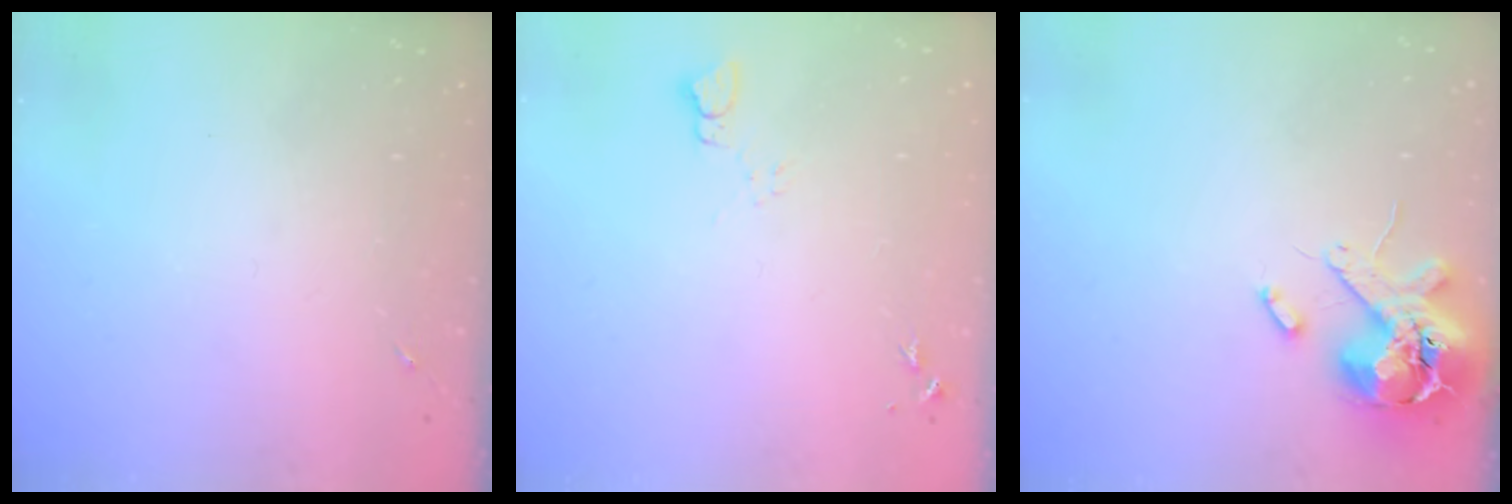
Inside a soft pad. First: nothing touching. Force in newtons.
{"total": 3.7, "press": 3.7, "slide": 0.4}
{"total": 12.8, "press": 12.6, "slide": 2.0}